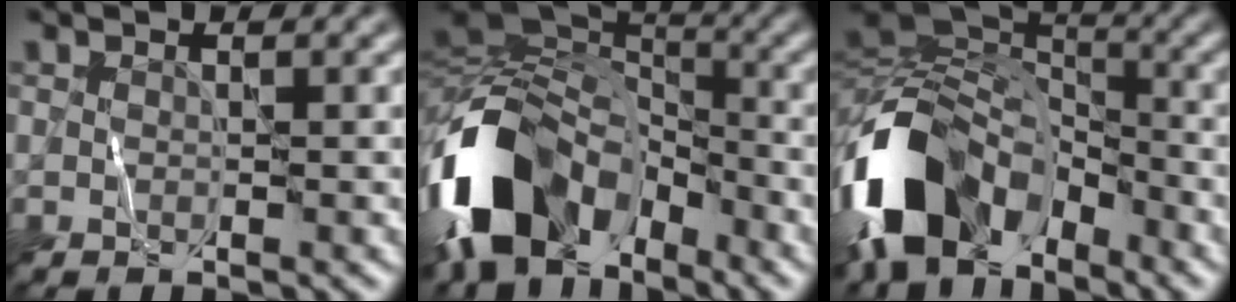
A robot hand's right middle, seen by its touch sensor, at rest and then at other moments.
{"total": 14.9, "force": [-6.8, 9.7, 9.0], "torque": [-0.204, -0.005, -0.135]}
{"total": 14.1, "force": [-6.8, 9.0, 8.4], "torque": [-0.193, -0.002, -0.135]}